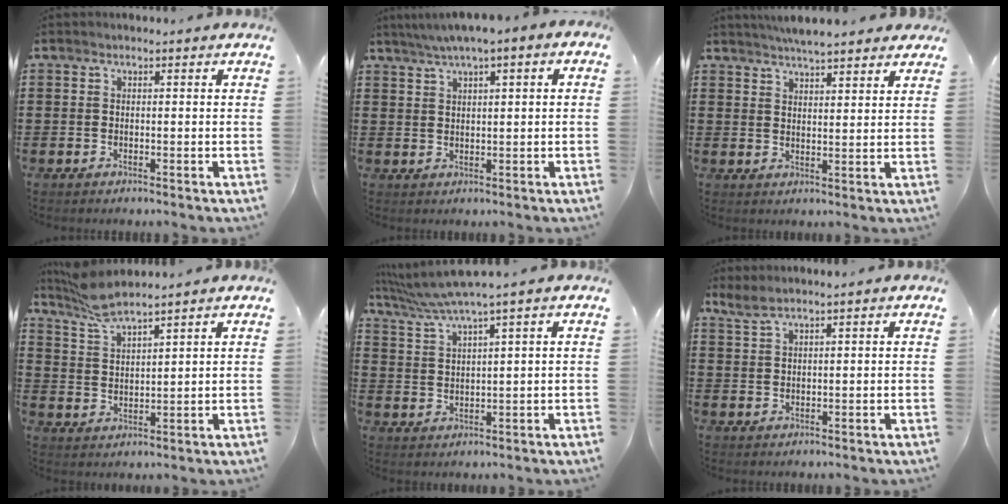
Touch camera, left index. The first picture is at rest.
{"total": 2.5, "force": [1.0, 0.2, 2.3], "torque": [-0.041, 0.003, 0.016]}
{"total": 4.4, "force": [4.2, 0.5, 1.3], "torque": [-0.036, -0.007, 0.078]}
{"total": 6.2, "force": [5.5, 0.5, 2.8], "torque": [-0.071, -0.015, 0.102]}
{"total": 4.3, "force": [3.3, -0.4, 2.8], "torque": [-0.065, -0.014, 0.053]}
{"total": 2.3, "force": [1.9, 0.0, 1.3], "torque": [-0.029, 0.002, 0.035]}